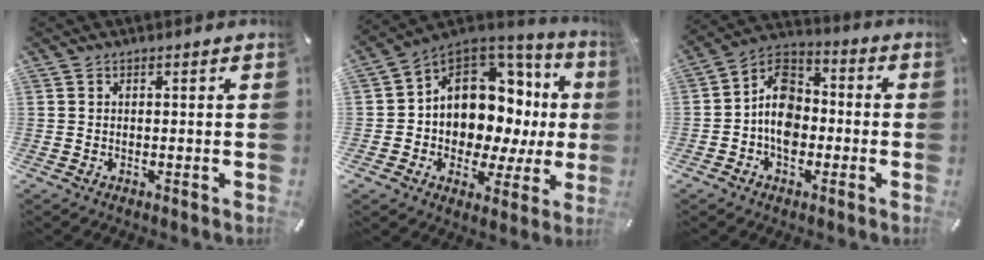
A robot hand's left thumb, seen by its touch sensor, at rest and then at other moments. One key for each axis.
{"total": 12.1, "fx": 3.5, "fy": 9.6, "fz": 6.6, "tx": -0.095, "ty": -0.058, "tz": 0.063}
{"total": 10.2, "fx": -2.2, "fy": 7.9, "fz": 6.1, "tx": -0.121, "ty": 0.021, "tz": -0.040}